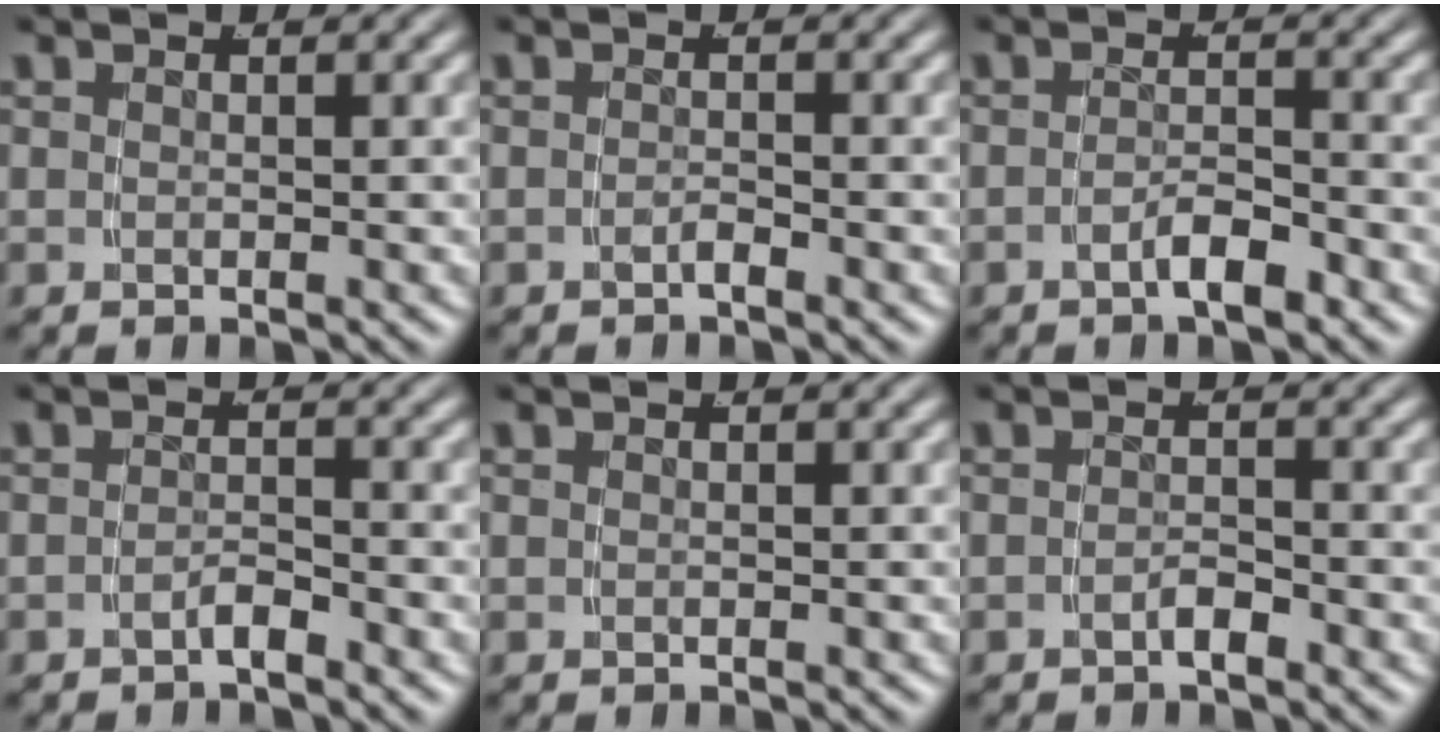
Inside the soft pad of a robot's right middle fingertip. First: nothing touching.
{"total": 1.1, "force": [-1.0, -0.4, 0.4], "torque": [-0.004, 0.003, -0.020]}
{"total": 2.4, "force": [-2.0, -0.1, 1.4], "torque": [-0.016, -0.002, -0.034]}
{"total": 1.7, "force": [-1.6, -0.2, 0.6], "torque": [-0.003, 0.002, -0.031]}
{"total": 0.0}
{"total": 1.5, "force": [-1.3, -0.1, 0.7], "torque": [-0.004, 0.003, -0.026]}